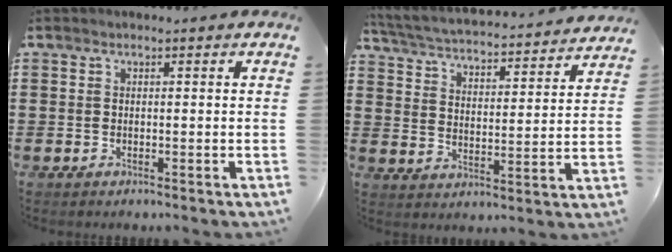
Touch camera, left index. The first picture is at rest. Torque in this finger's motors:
{"motor_torque": [1.69, -0.45, 0.41, 0.14]}